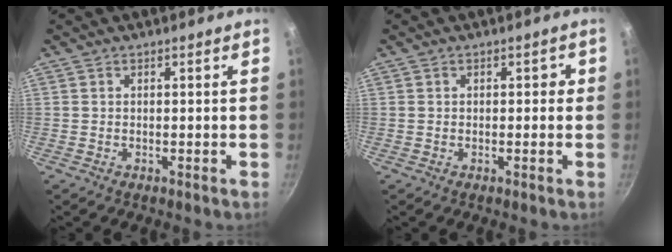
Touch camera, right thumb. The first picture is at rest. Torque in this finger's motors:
{"motor_torque": [-0.11, -0.70, 0.45, -0.07, -0.05]}